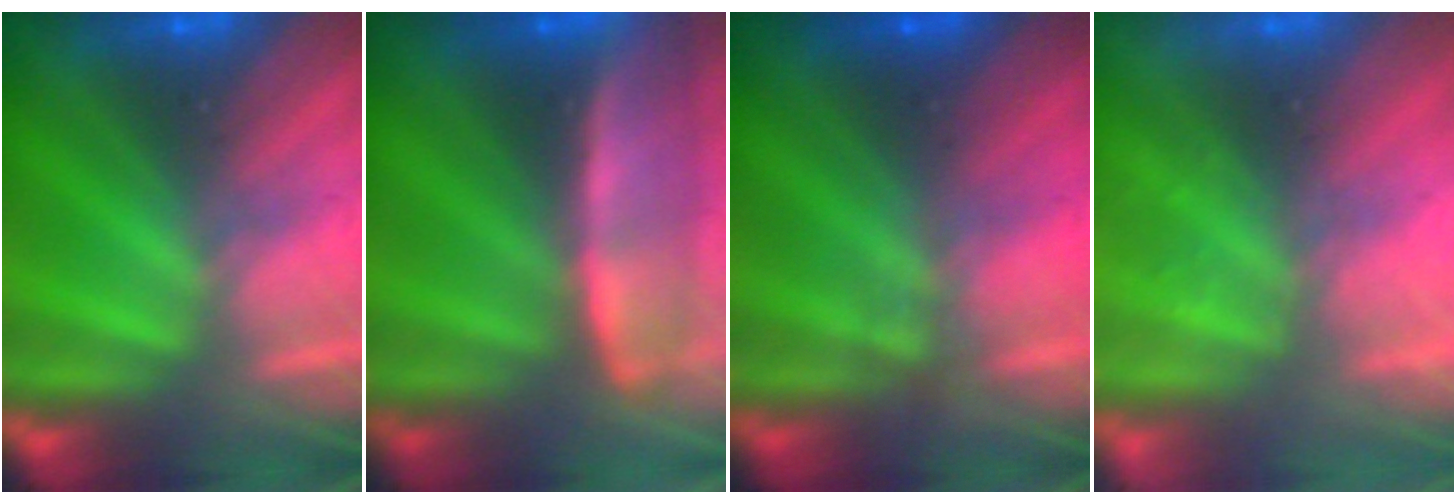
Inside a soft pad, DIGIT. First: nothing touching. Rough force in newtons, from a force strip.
{"total": 5.8}
{"total": 1.2}
{"total": 2.2}